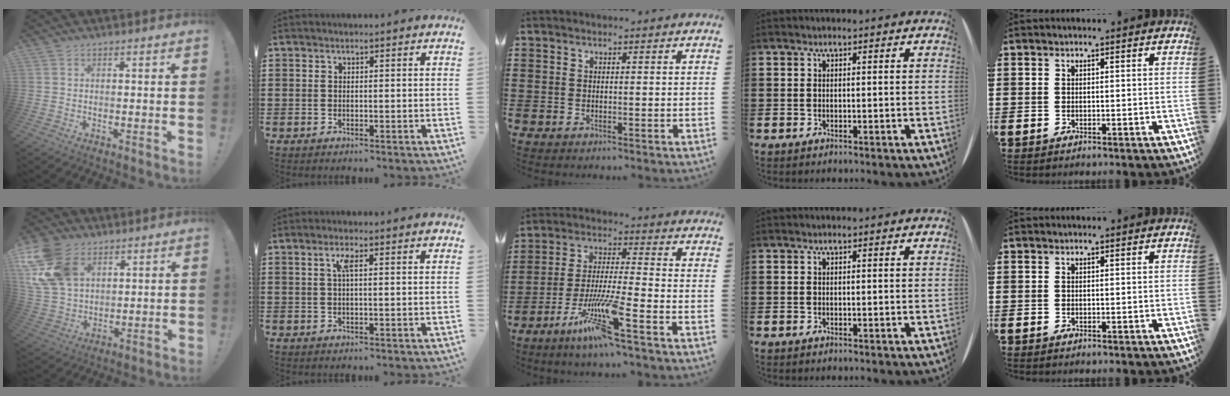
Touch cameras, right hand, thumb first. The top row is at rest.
{"thumb": {"total": 17.0, "force": [7.2, 12.1, 9.6], "torque": [-0.201, -0.028, 0.142]}, "index": {"total": 2.6, "force": [0.7, 0.4, 2.5], "torque": [-0.043, 0.002, 0.008]}, "middle": {"total": 9.6, "force": [-6.0, 0.2, 7.5], "torque": [-0.160, -0.013, -0.120]}}